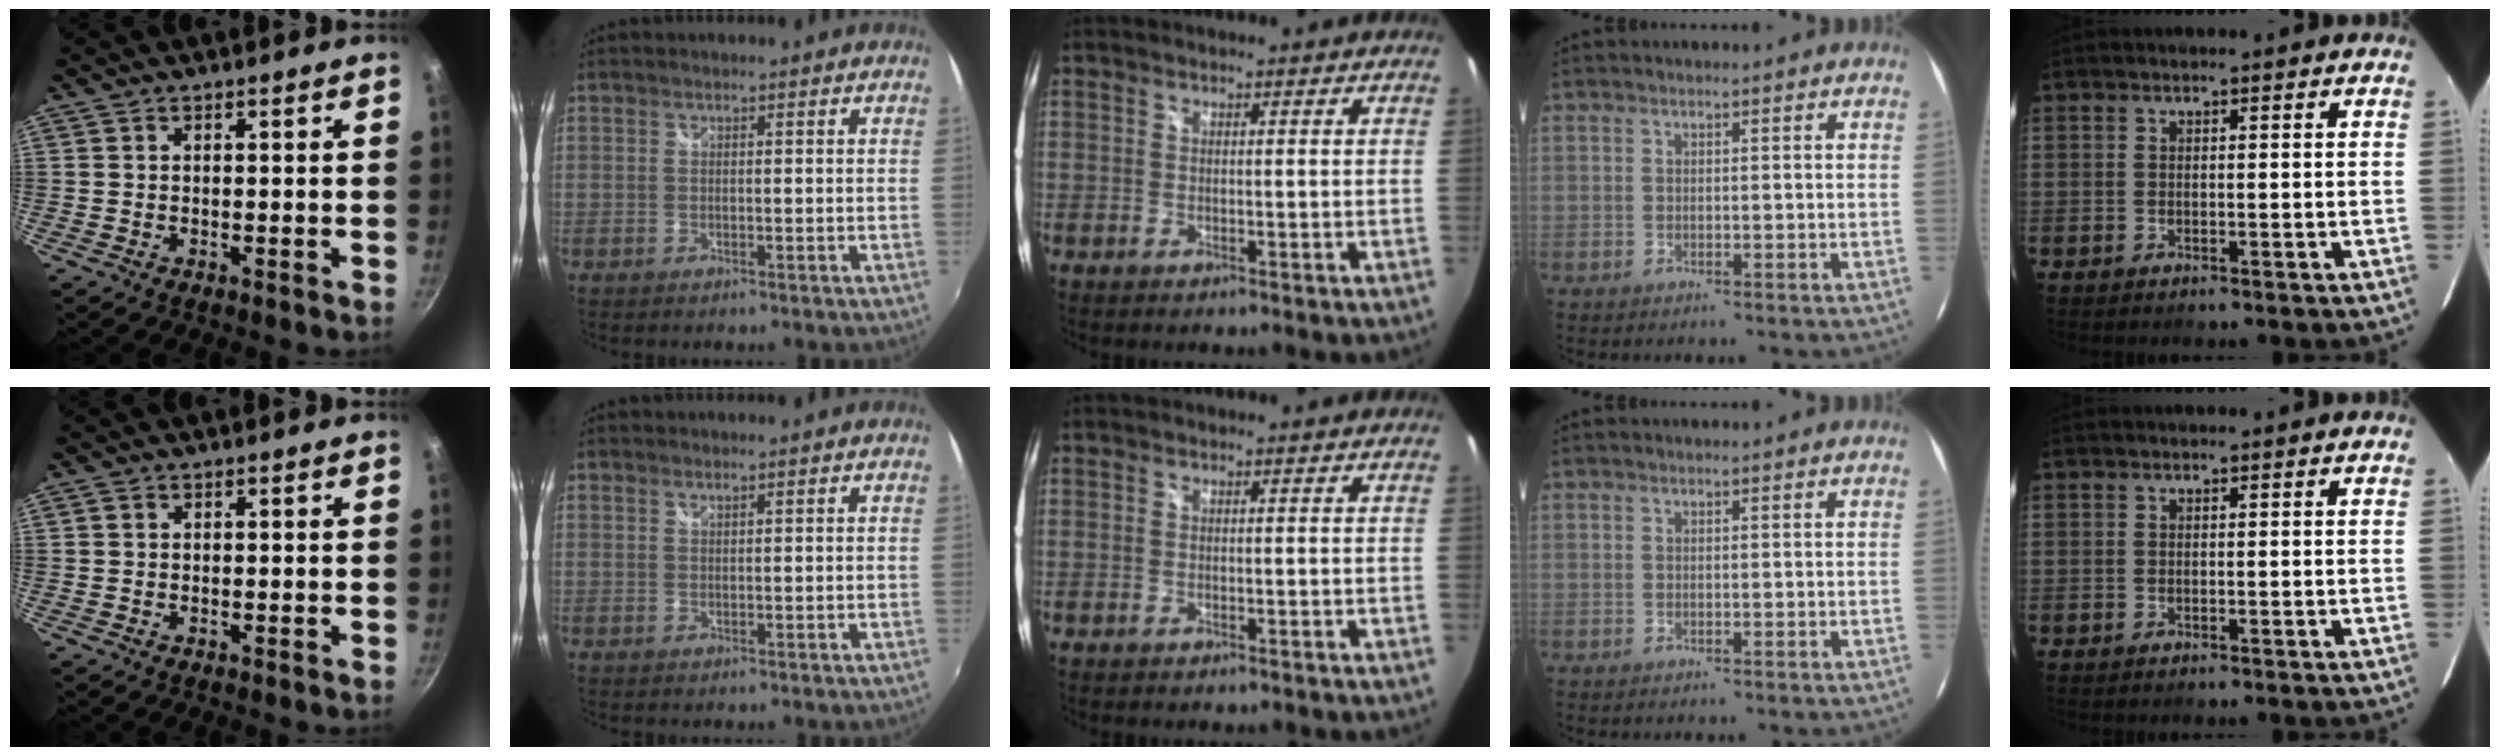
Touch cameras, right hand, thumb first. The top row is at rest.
{"thumb": {"total": 0.5, "force": [0.1, 0.5, 0.2], "torque": [-0.001, 0.003, 0.001]}, "index": {"total": 0.5, "force": [0.5, 0.0, 0.1], "torque": [0.000, 0.000, 0.010]}, "middle": {"total": 0.9, "force": [-0.7, 0.4, 0.3], "torque": [-0.008, -0.002, -0.010]}}